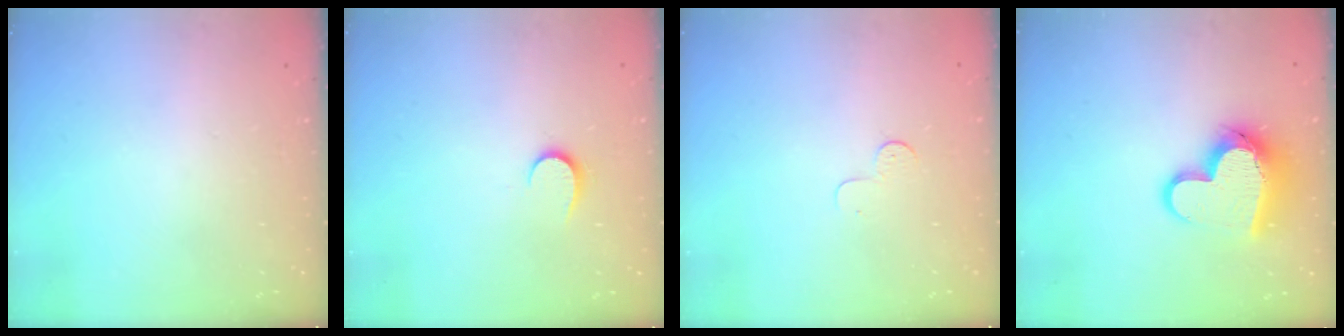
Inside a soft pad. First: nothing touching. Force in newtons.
{"total": 6.3, "press": 6.3, "slide": 0.5}
{"total": 3.2, "press": 3.2, "slide": 0.4}
{"total": 14.9, "press": 14.8, "slide": 1.4}